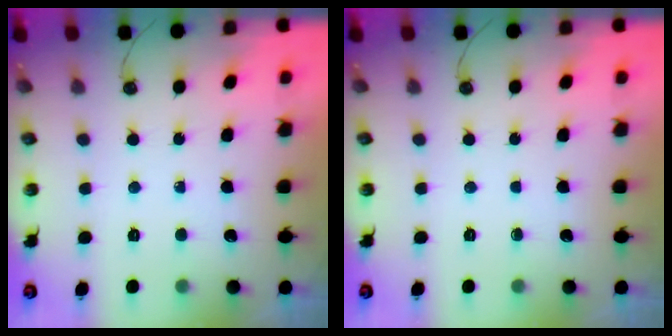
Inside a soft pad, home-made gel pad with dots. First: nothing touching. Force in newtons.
{"total": 0.0}